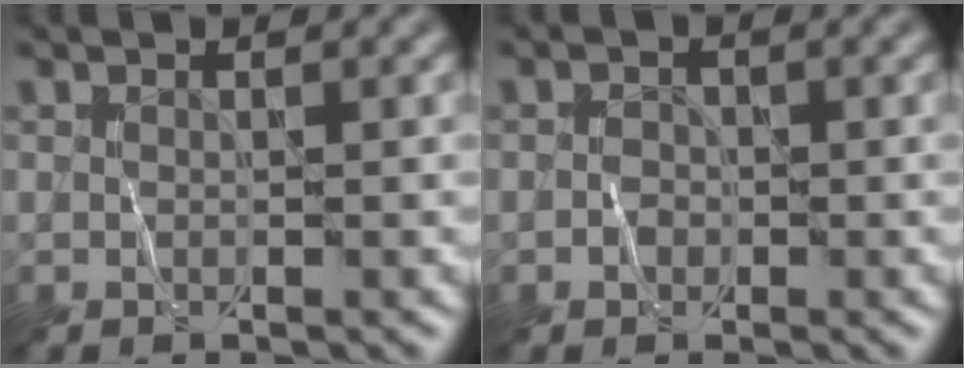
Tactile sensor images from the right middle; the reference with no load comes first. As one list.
[{"total": 0.8, "force": [-0.3, 0.7, 0.2], "torque": [0.001, 0.007, -0.007]}]